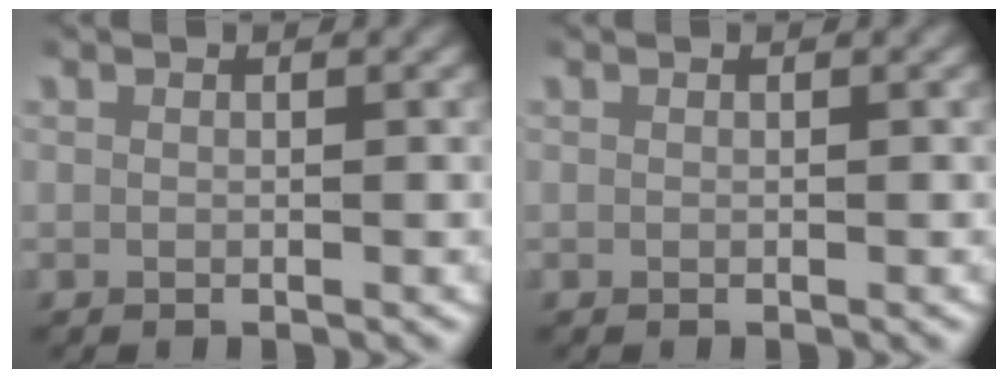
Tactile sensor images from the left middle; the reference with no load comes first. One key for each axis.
{"total": 0.0}